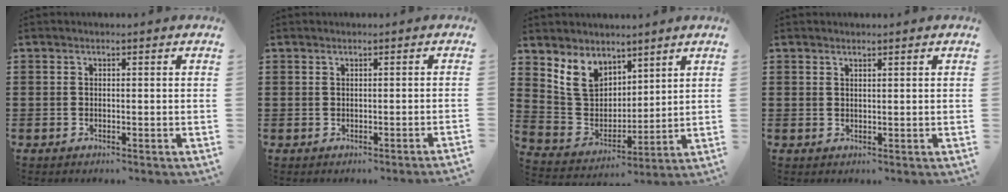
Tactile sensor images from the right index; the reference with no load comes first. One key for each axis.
{"total": 0.6, "fx": -0.2, "fy": -0.4, "fz": 0.4, "tx": -0.008, "ty": -0.002, "tz": -0.005}
{"total": 8.1, "fx": 5.2, "fy": 5.8, "fz": 2.2, "tx": -0.081, "ty": -0.011, "tz": 0.103}
{"total": 0.8, "fx": 0.7, "fy": 0.0, "fz": 0.3, "tx": -0.006, "ty": -0.001, "tz": 0.015}